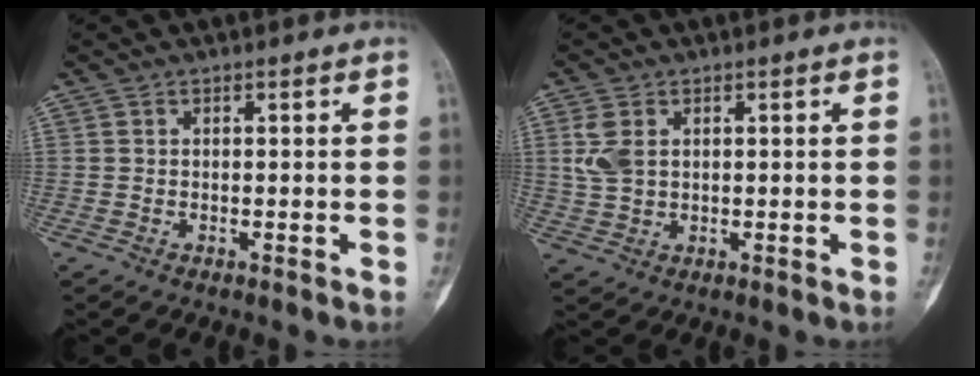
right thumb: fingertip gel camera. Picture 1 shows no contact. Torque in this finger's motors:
{"motor_torque": [0.11, 0.22, 0.35, 0.49, 0.04]}